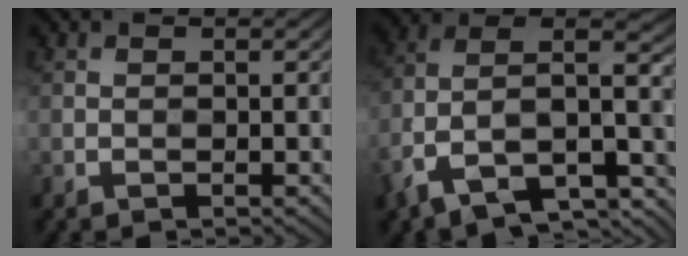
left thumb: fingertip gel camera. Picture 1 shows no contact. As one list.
[{"total": 15.6, "force": [-8.4, 7.2, 11.0], "torque": [-0.238, -0.029, -0.124]}]